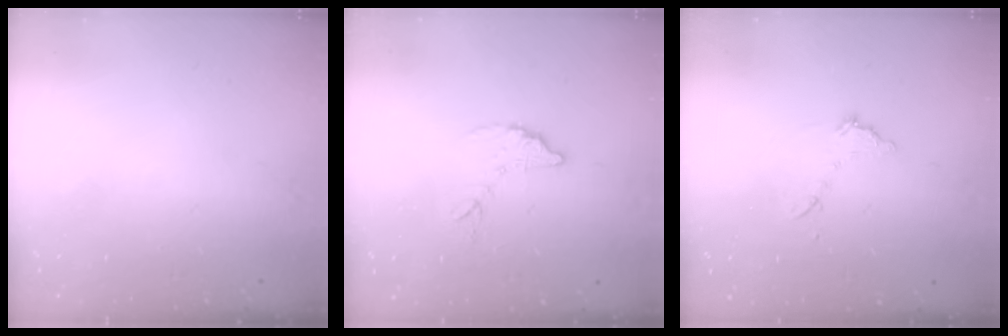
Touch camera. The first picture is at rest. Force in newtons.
{"total": 8.4, "press": 8.4, "slide": 0.6}
{"total": 7.5, "press": 7.5, "slide": 0.5}